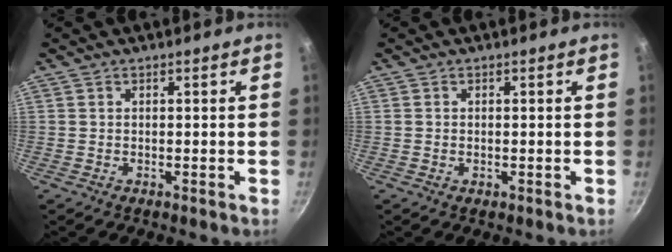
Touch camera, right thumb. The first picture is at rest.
{"total": 0.5, "force": [0.0, 0.3, 0.4], "torque": [-0.005, 0.001, -0.001]}